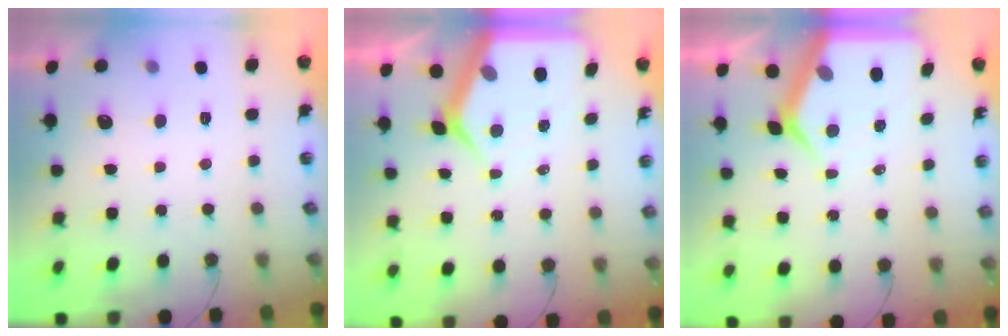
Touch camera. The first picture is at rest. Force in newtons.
{"total": 8.8, "press": 8.8, "slide": 0.8}
{"total": 8.8, "press": 8.8, "slide": 0.8}